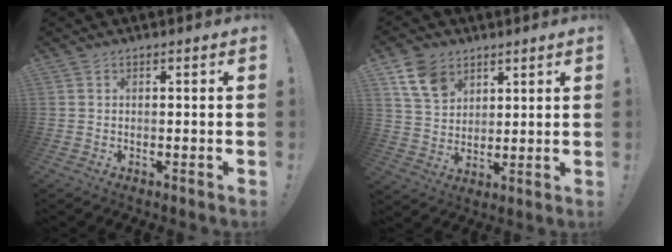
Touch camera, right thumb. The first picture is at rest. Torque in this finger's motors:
{"motor_torque": [-0.11, -0.03, -0.17, 0.12, 0.04]}